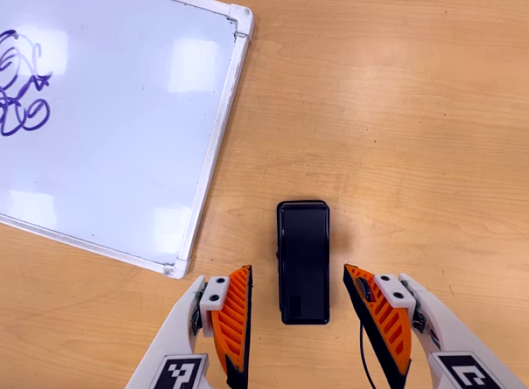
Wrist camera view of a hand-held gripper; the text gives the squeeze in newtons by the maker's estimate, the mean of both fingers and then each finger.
{"total": 0.0}